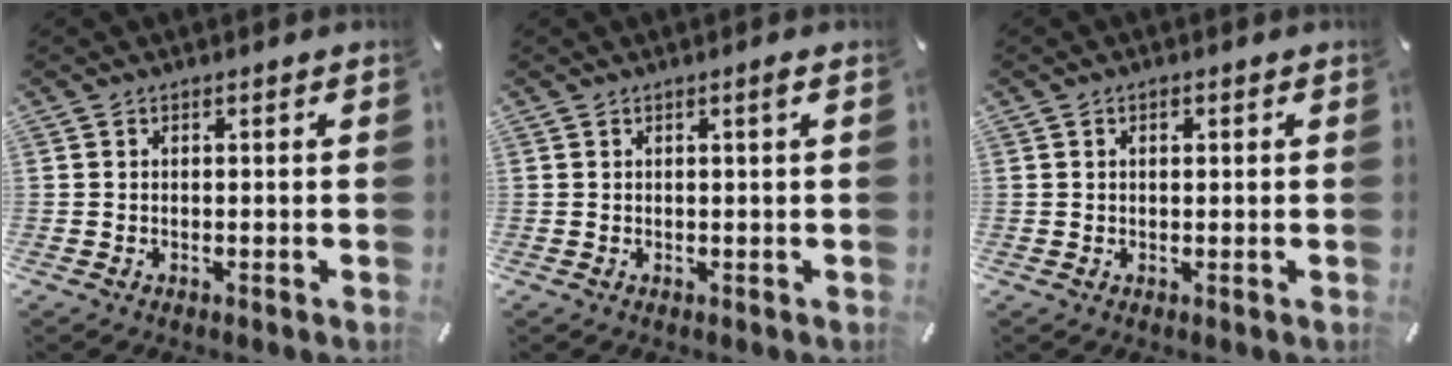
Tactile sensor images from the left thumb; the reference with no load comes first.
{"total": 1.3, "force": [0.4, 0.0, 1.2], "torque": [-0.024, 0.000, 0.006]}
{"total": 1.0, "force": [0.3, 0.7, 0.8], "torque": [-0.016, 0.004, 0.004]}